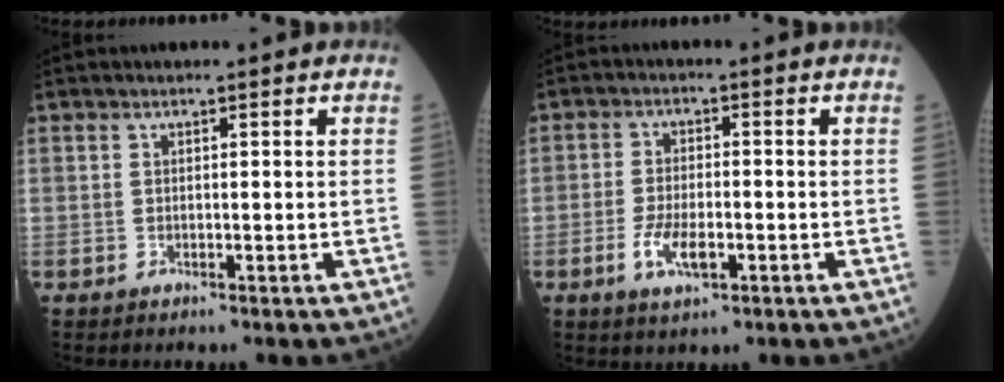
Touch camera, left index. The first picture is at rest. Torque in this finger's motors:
{"motor_torque": [0.82, 0.29, 0.12, 0.03]}